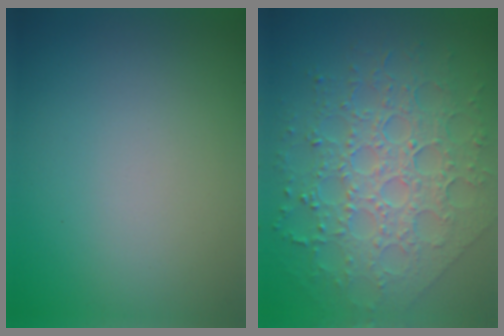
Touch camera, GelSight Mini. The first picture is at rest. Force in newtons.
{"total": 8.5, "press": 6.1, "slide": 5.9}